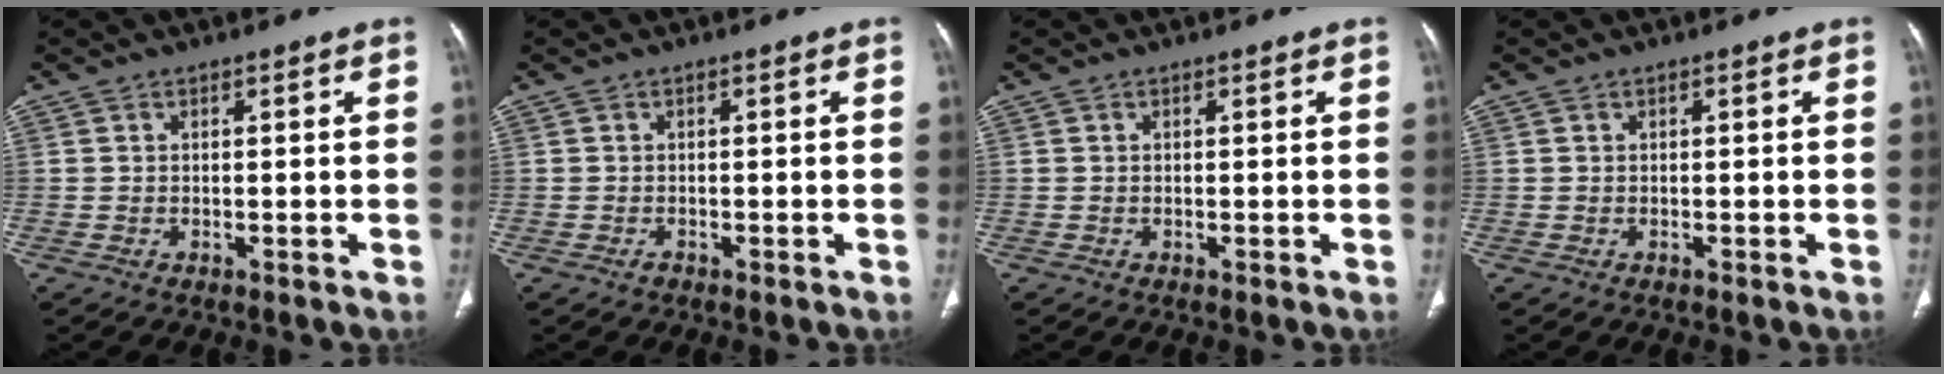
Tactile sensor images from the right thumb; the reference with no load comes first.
{"total": 0.7, "force": [-0.4, 0.5, 0.2], "torque": [-0.001, 0.001, -0.010]}
{"total": 0.0}
{"total": 0.0}